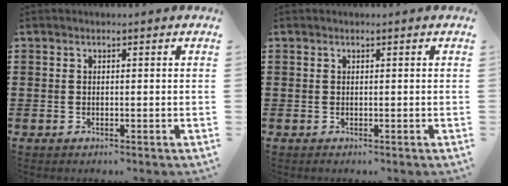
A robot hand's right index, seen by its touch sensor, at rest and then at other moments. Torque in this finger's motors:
{"motor_torque": [-0.79, 0.69, -0.10, -0.05]}